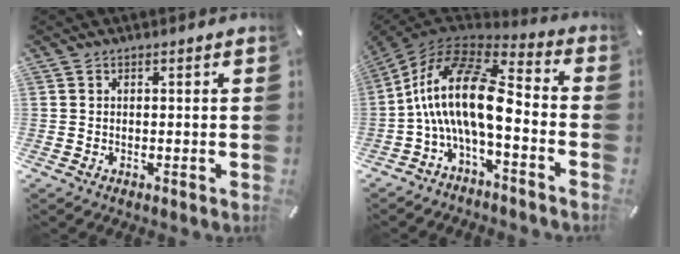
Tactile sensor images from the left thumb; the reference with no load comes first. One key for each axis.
{"total": 20.3, "fx": -1.7, "fy": 8.6, "fz": 18.3, "tx": -0.379, "ty": 0.006, "tz": -0.031}